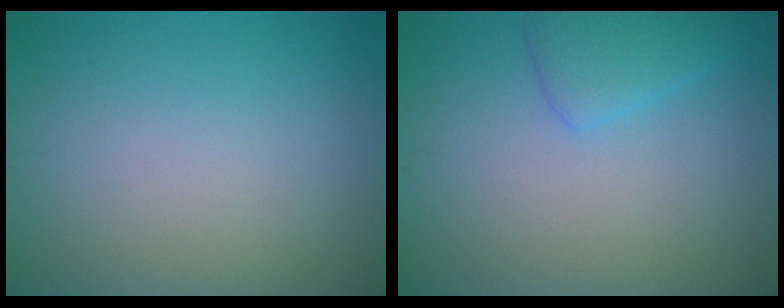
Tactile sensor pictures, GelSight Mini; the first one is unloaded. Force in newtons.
{"total": 2.5, "press": 2.5, "slide": 0.0}